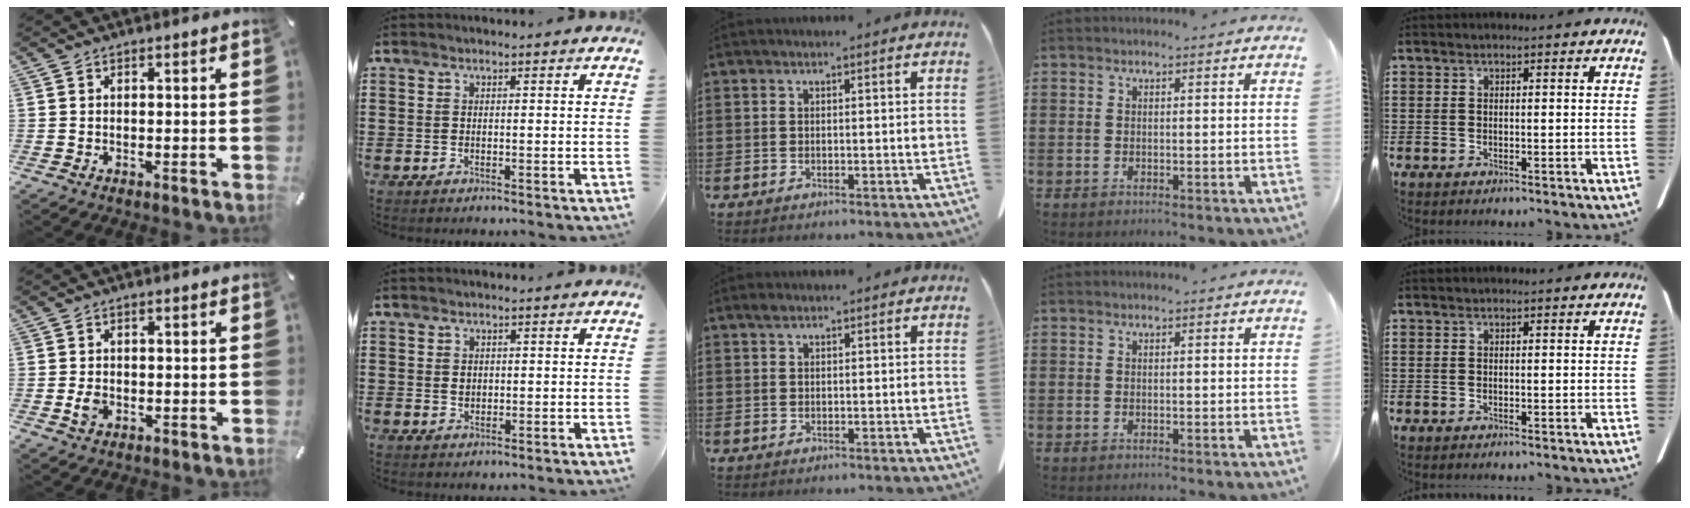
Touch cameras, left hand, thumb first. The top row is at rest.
{"thumb": {"total": 2.7, "force": [-0.6, 1.9, 1.8], "torque": [-0.046, -0.002, -0.014]}, "index": {"total": 1.3, "force": [0.2, 1.1, 0.6], "torque": [-0.016, 0.007, 0.004]}, "middle": {"total": 0.8, "force": [0.5, 0.4, 0.5], "torque": [-0.012, 0.002, 0.010]}}